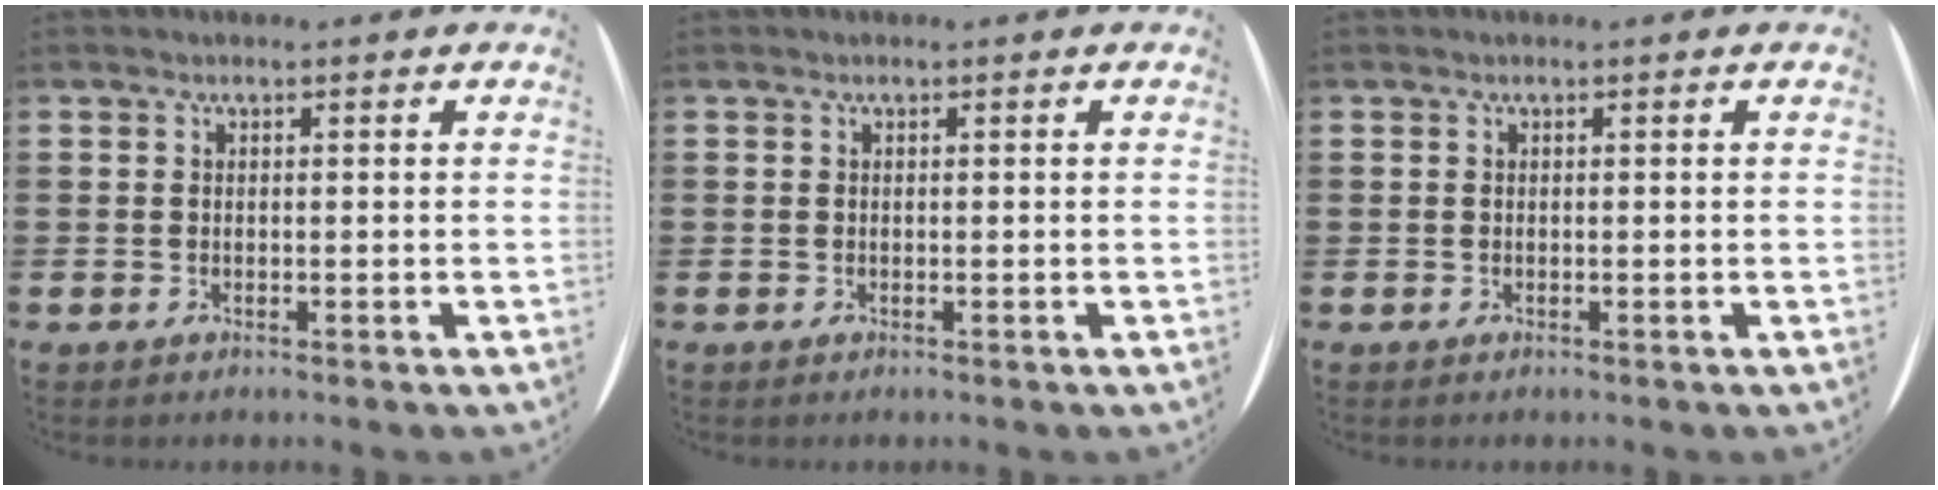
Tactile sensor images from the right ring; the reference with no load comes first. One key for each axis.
{"total": 0.0}
{"total": 0.0}